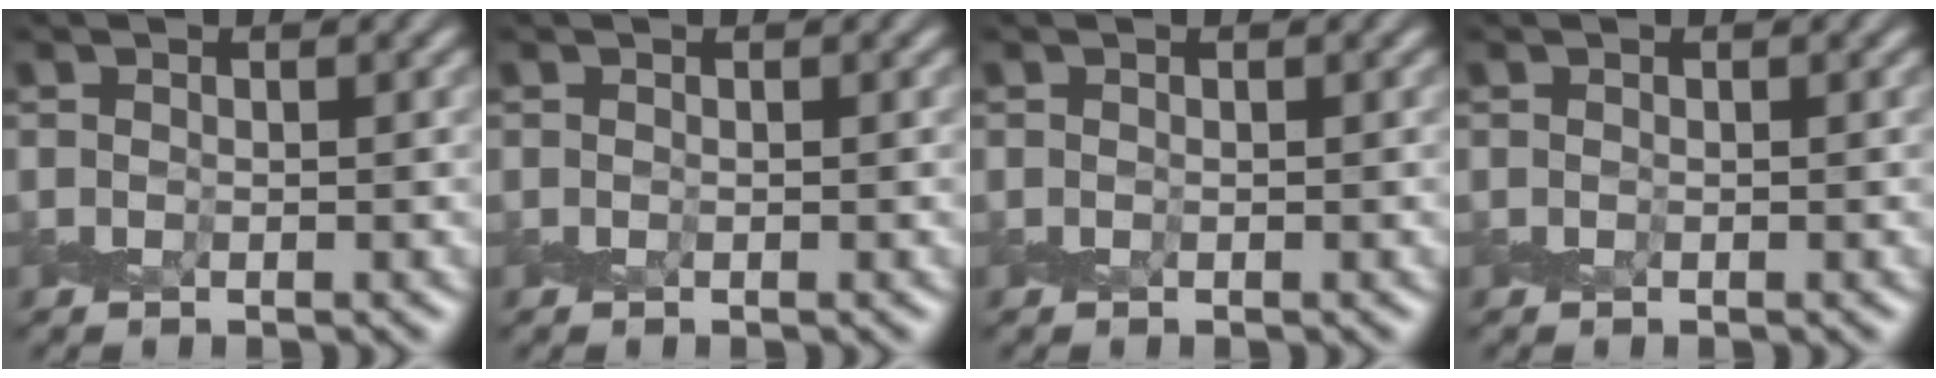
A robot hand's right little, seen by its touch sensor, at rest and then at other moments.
{"total": 0.0}
{"total": 0.0}
{"total": 0.0}